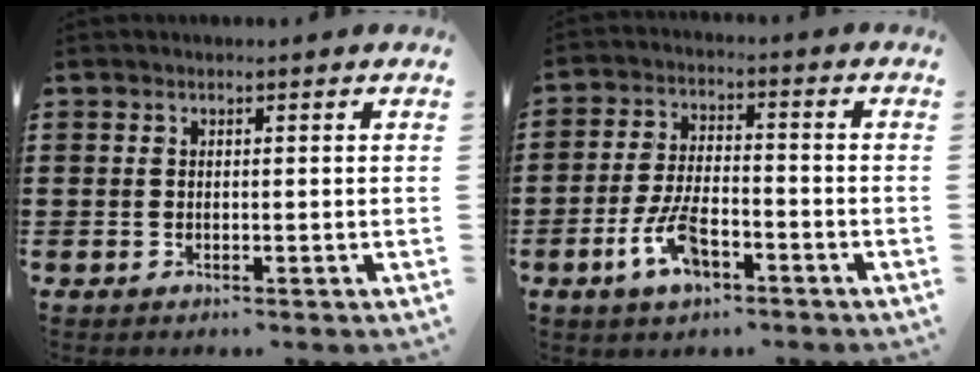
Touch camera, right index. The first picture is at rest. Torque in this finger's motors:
{"motor_torque": [1.46, 0.68, 0.48, 0.12]}